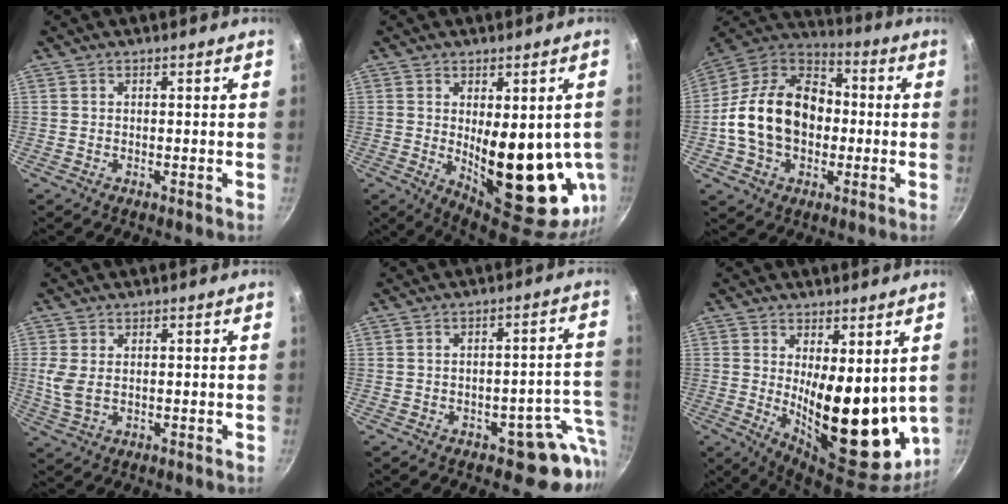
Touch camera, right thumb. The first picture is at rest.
{"total": 21.7, "force": [-1.6, 9.5, 19.4], "torque": [-0.225, -0.036, 0.006]}
{"total": 20.5, "force": [-1.1, 14.9, 14.0], "torque": [-0.219, 0.042, -0.031]}
{"total": 4.5, "force": [0.5, 2.7, 3.6], "torque": [-0.074, -0.004, 0.013]}
{"total": 8.2, "force": [-4.9, 4.9, 4.4], "torque": [0.017, 0.055, -0.055]}
{"total": 17.8, "force": [1.8, 7.6, 16.0], "torque": [-0.193, -0.049, 0.047]}